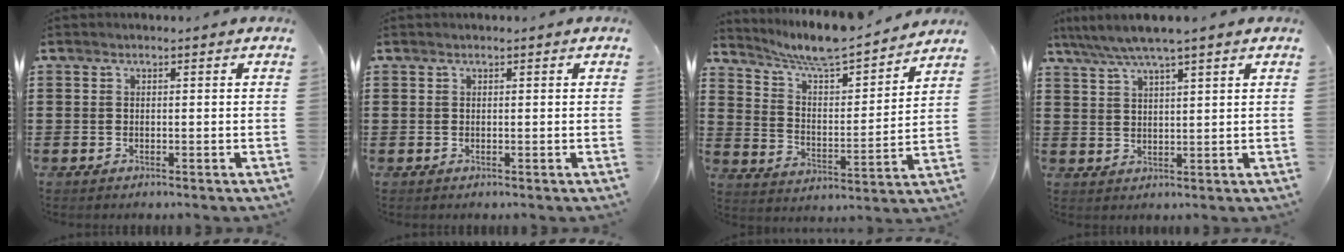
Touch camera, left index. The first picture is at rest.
{"total": 0.0}
{"total": 6.8, "force": [6.5, 0.4, 2.0], "torque": [-0.068, -0.051, 0.107]}
{"total": 4.6, "force": [3.7, -0.1, 2.8], "torque": [-0.063, -0.010, 0.065]}